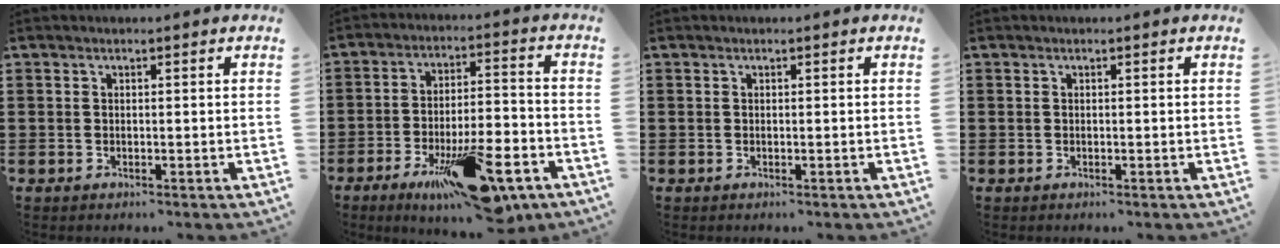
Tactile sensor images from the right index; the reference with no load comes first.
{"total": 17.0, "force": [-9.2, 5.0, 13.5], "torque": [-0.208, 0.034, -0.139]}
{"total": 0.0}
{"total": 0.0}